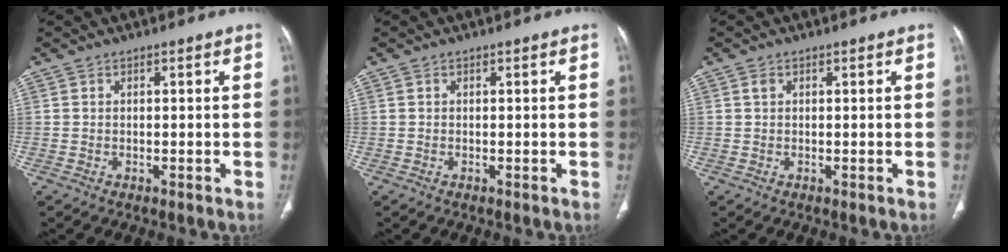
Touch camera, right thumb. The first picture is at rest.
{"total": 0.0}
{"total": 0.7, "force": [0.3, 0.5, 0.4], "torque": [-0.008, 0.003, 0.005]}